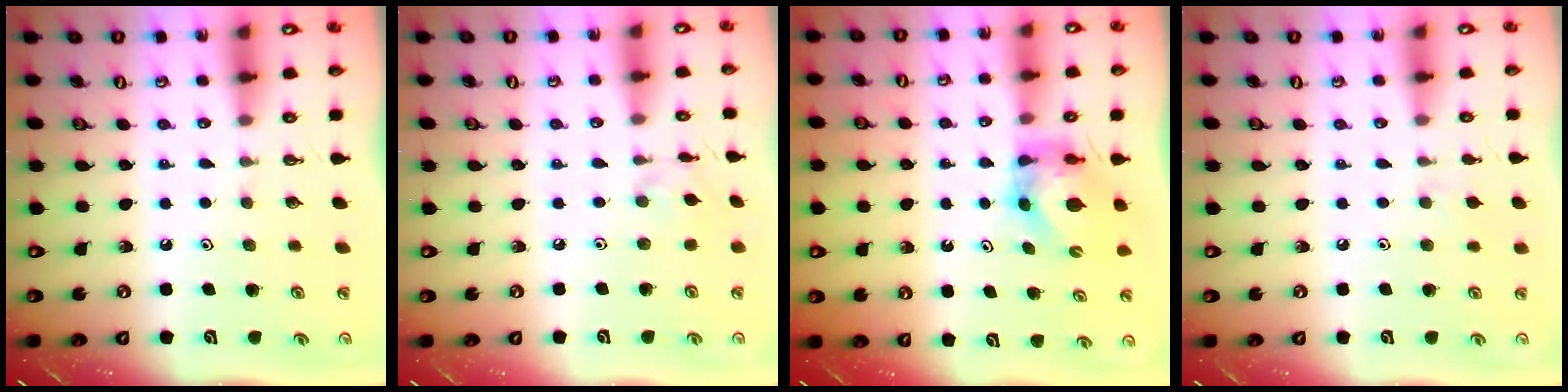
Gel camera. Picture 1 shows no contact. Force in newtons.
{"total": 1.6, "press": 1.6, "slide": 0.2}
{"total": 5.8, "press": 5.8, "slide": 0.5}
{"total": 5.5, "press": 5.5, "slide": 0.7}